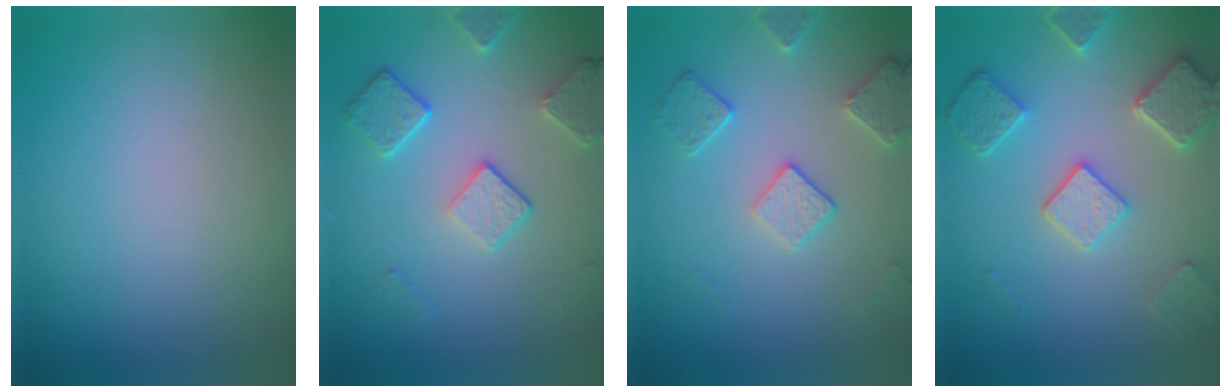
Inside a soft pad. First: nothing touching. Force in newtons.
{"total": 3.9, "press": 3.1, "slide": 2.4}
{"total": 2.8, "press": 2.7, "slide": 0.6}
{"total": 4.6, "press": 3.8, "slide": 2.6}